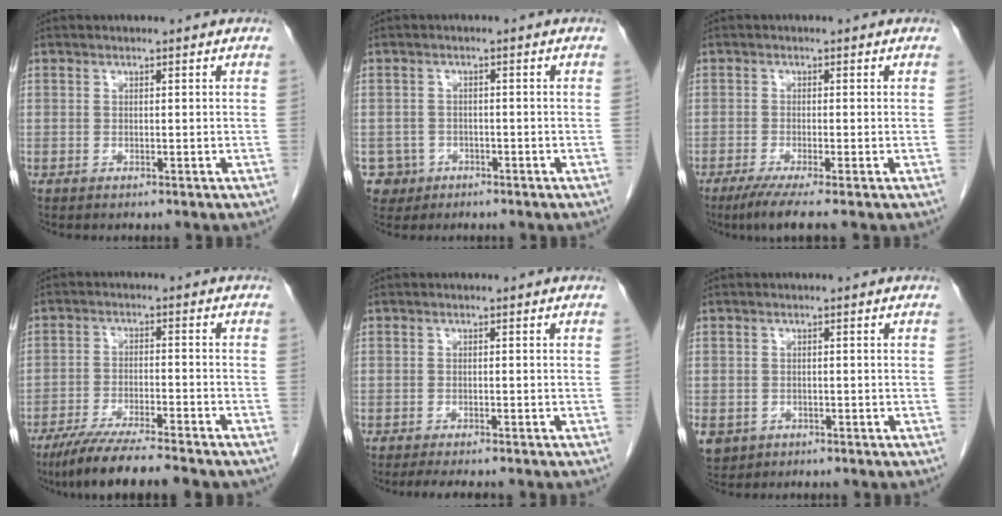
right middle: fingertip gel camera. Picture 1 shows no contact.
{"total": 3.6, "force": [-1.7, 3.1, -0.3], "torque": [0.007, 0.011, -0.028]}
{"total": 4.5, "force": [-3.1, -0.4, 3.1], "torque": [-0.055, -0.015, -0.059]}
{"total": 11.7, "force": [-9.8, 0.7, 6.4], "torque": [-0.100, -0.029, -0.156]}
{"total": 5.1, "force": [-4.3, 0.9, 2.5], "torque": [-0.033, -0.010, -0.060]}
{"total": 5.6, "force": [-2.7, 4.6, 1.6], "torque": [-0.041, -0.003, -0.037]}